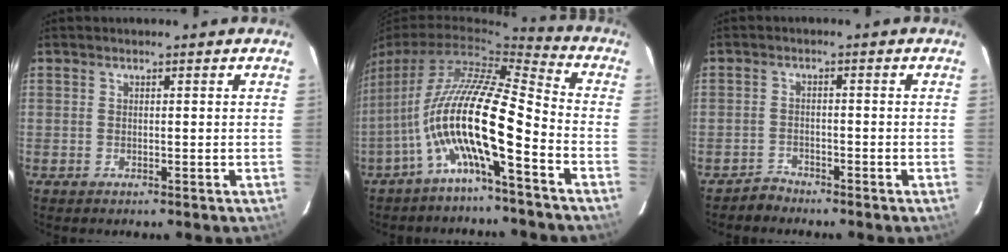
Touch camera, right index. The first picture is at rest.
{"total": 13.7, "force": [-4.9, 2.3, 12.5], "torque": [-0.226, -0.002, -0.097]}
{"total": 2.3, "force": [-2.1, 1.0, -0.4], "torque": [0.006, 0.008, -0.040]}